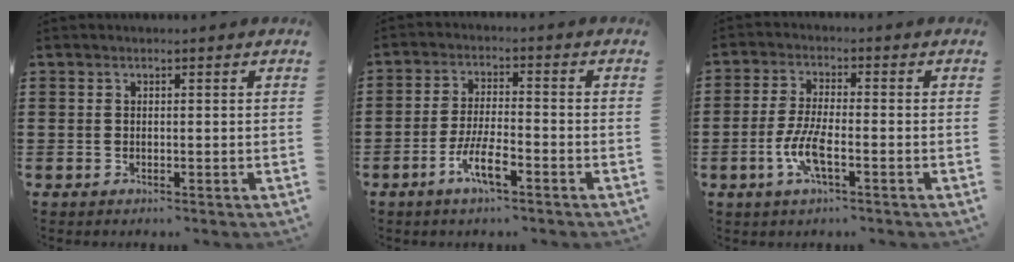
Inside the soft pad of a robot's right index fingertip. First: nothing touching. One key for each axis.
{"total": 6.3, "fx": -3.4, "fy": 1.4, "fz": 5.0, "tx": -0.117, "ty": -0.010, "tz": -0.068}
{"total": 5.8, "fx": -2.3, "fy": 1.5, "fz": 5.1, "tx": -0.118, "ty": -0.012, "tz": -0.049}